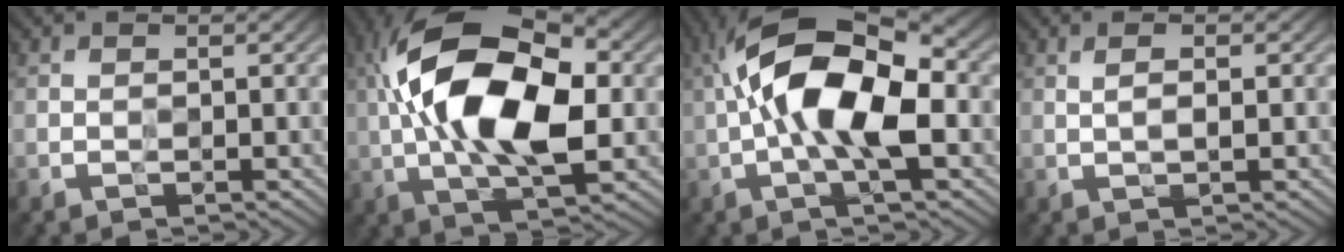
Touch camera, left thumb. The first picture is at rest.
{"total": 16.8, "force": [1.1, 8.1, 14.6], "torque": [-0.268, 0.026, 0.006]}
{"total": 14.0, "force": [-0.1, 5.8, 12.8], "torque": [-0.239, 0.025, -0.013]}
{"total": 1.8, "force": [0.3, 0.3, 1.7], "torque": [-0.031, 0.002, 0.006]}